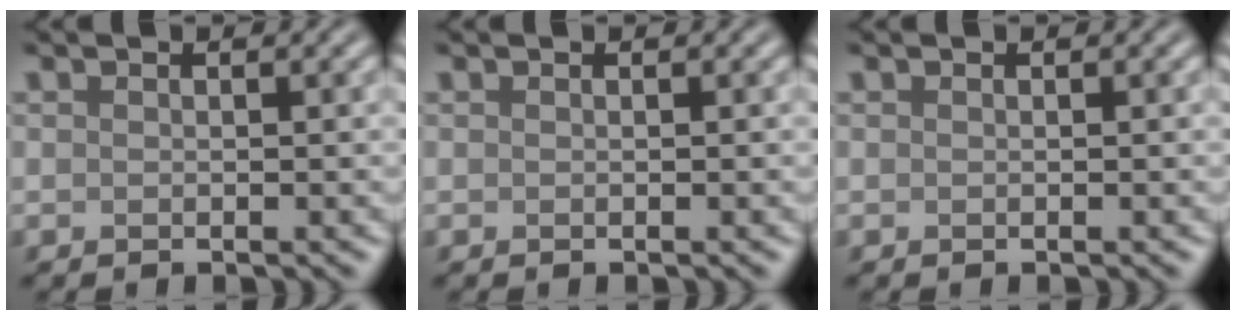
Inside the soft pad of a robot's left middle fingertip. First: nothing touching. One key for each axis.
{"total": 0.0}
{"total": 0.0}